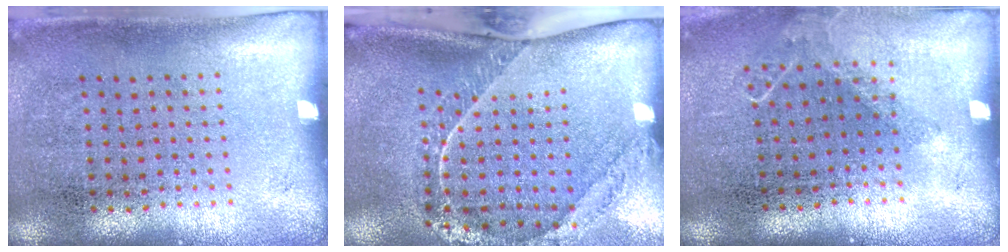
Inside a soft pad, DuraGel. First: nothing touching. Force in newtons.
{"total": 2.1, "press": 1.6, "slide": 1.3}
{"total": 0.8, "press": 0.8, "slide": 0.1}